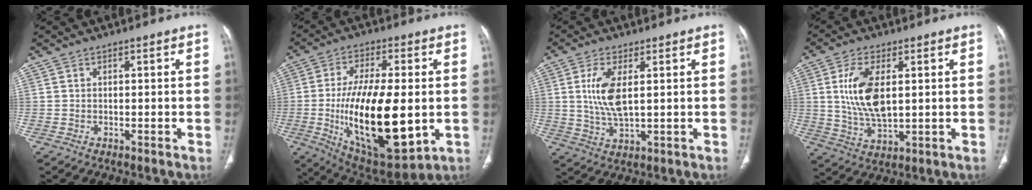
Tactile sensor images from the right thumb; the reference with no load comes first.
{"total": 24.3, "force": [-2.8, 9.8, 22.0], "torque": [-0.385, -0.025, -0.026]}
{"total": 7.8, "force": [1.5, 3.1, 7.0], "torque": [-0.155, -0.013, 0.035]}
{"total": 10.9, "force": [2.0, 5.2, 9.4], "torque": [-0.188, -0.015, 0.043]}